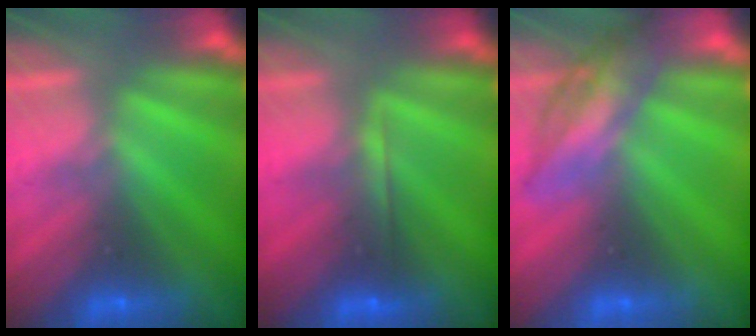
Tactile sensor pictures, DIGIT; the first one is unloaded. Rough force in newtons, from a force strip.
{"total": 1.8}
{"total": 2.4}